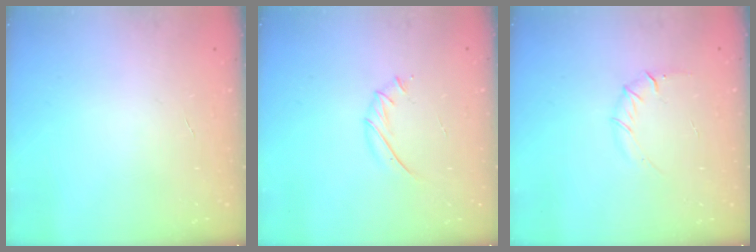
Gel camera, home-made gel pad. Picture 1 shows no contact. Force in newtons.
{"total": 5.9, "press": 5.8, "slide": 1.5}
{"total": 6.3, "press": 6.0, "slide": 2.1}